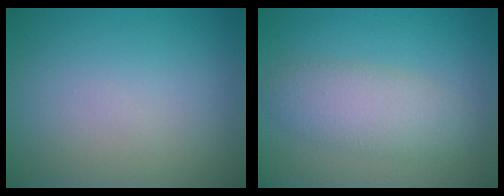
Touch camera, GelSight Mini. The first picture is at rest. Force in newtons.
{"total": 3.9, "press": 3.9, "slide": 0.1}